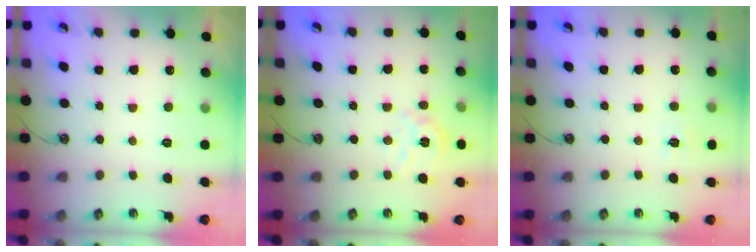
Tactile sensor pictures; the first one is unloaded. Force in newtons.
{"total": 8.7, "press": 8.7, "slide": 0.8}
{"total": 5.0, "press": 5.0, "slide": 0.6}